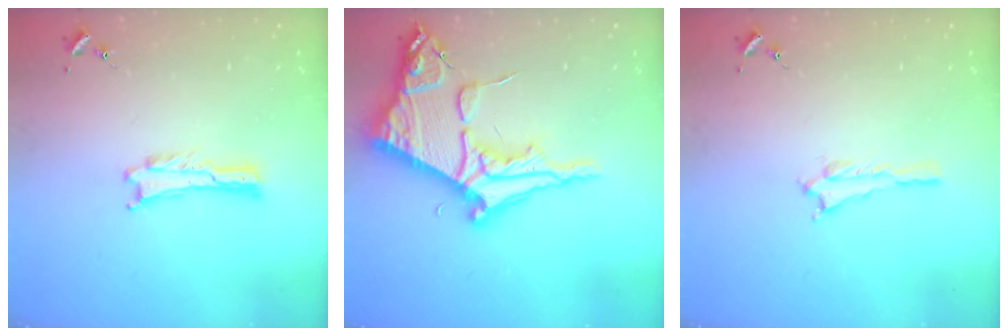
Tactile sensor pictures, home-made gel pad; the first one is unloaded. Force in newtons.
{"total": 10.4, "press": 10.4, "slide": 1.1}
{"total": 0.6, "press": 0.5, "slide": 0.2}